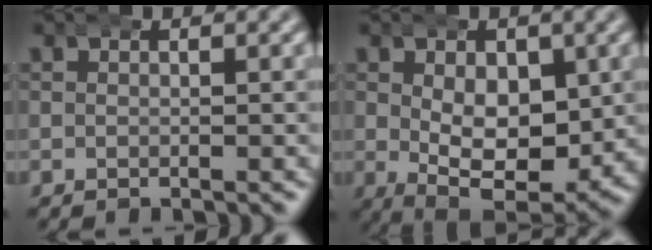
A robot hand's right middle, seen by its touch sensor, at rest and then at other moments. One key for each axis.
{"total": 9.5, "fx": -1.8, "fy": 5.7, "fz": 7.3, "tx": -0.110, "ty": -0.041, "tz": -0.013}